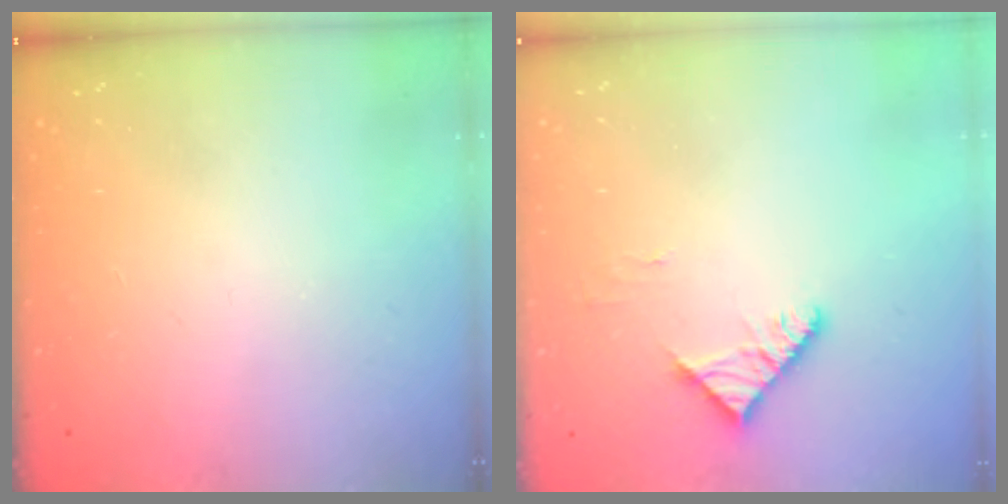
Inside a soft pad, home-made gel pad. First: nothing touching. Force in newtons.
{"total": 4.5, "press": 4.4, "slide": 0.8}